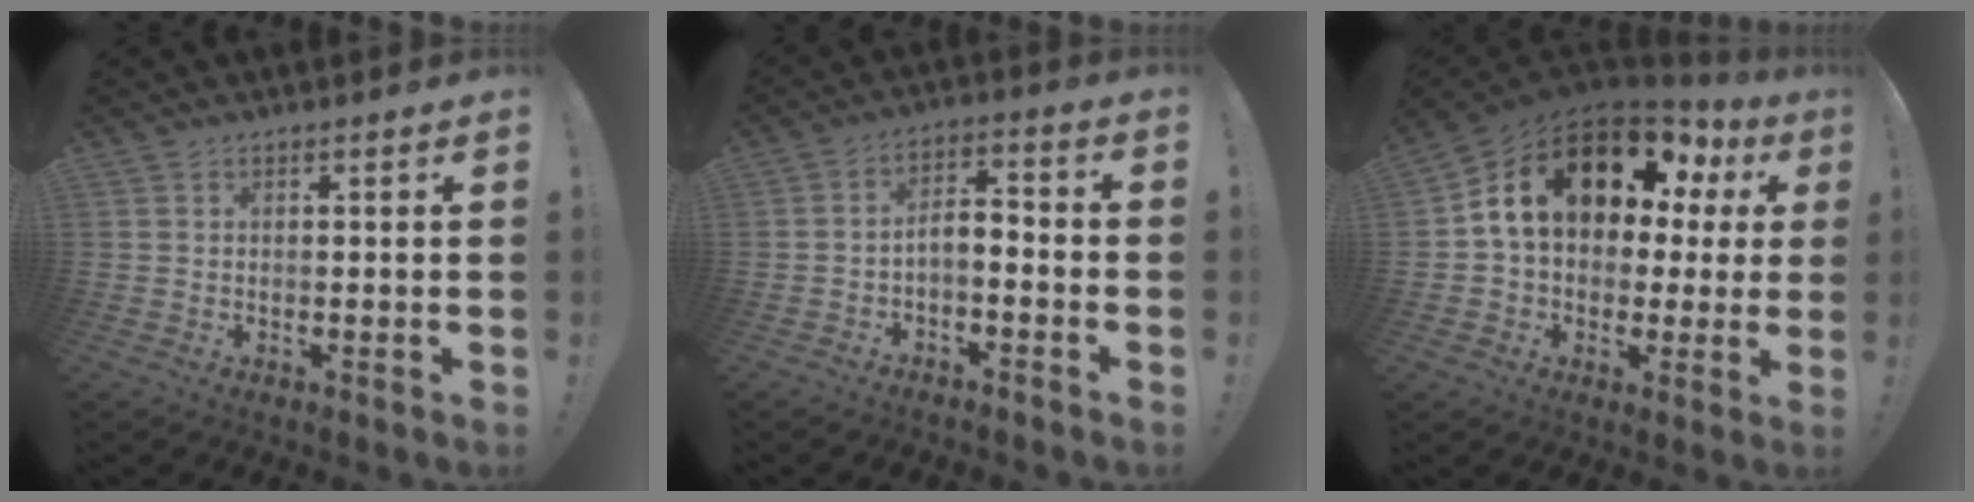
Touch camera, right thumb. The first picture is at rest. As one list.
[{"total": 4.7, "force": [-3.1, 2.0, 2.9], "torque": [-0.059, 0.008, -0.058]}, {"total": 17.3, "force": [7.5, 10.3, 11.7], "torque": [-0.186, -0.032, 0.135]}]